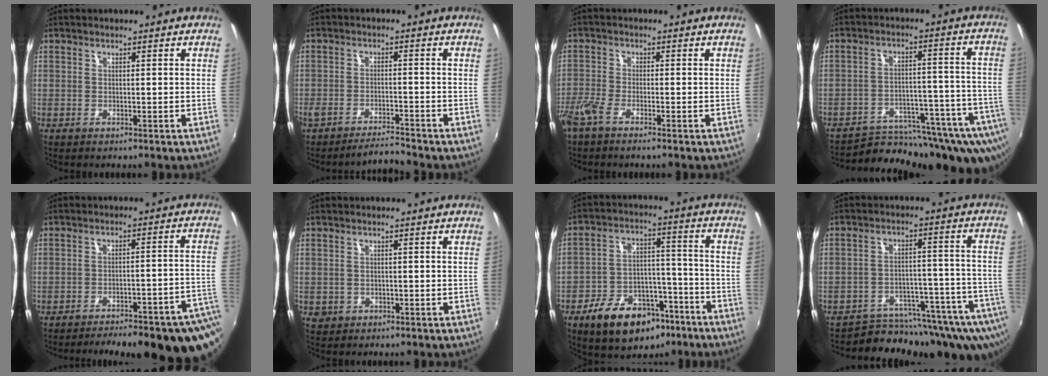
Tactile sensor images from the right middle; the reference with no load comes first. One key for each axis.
{"total": 4.2, "fx": -4.1, "fy": -0.1, "fz": 0.7, "tx": -0.032, "ty": -0.003, "tz": -0.076}
{"total": 4.1, "fx": -3.0, "fy": 0.7, "fz": 2.6, "tx": -0.071, "ty": -0.009, "tz": -0.064}
{"total": 26.0, "fx": -21.6, "fy": 8.4, "fz": 11.8, "tx": -0.141, "ty": -0.007, "tz": -0.269}
{"total": 22.7, "fx": -19.1, "fy": 4.3, "fz": 11.5, "tx": -0.132, "ty": -0.011, "tz": -0.226}
{"total": 2.2, "fx": -0.4, "fy": 2.0, "fz": 0.7, "tx": -0.014, "ty": -0.004, "tz": -0.004}
{"total": 17.0, "fx": -10.5, "fy": 9.7, "fz": 9.2, "tx": -0.178, "ty": 0.020, "tz": -0.146}
{"total": 21.6, "fx": -17.5, "fy": 8.4, "fz": 9.4, "tx": -0.121, "ty": -0.001, "tz": -0.217}